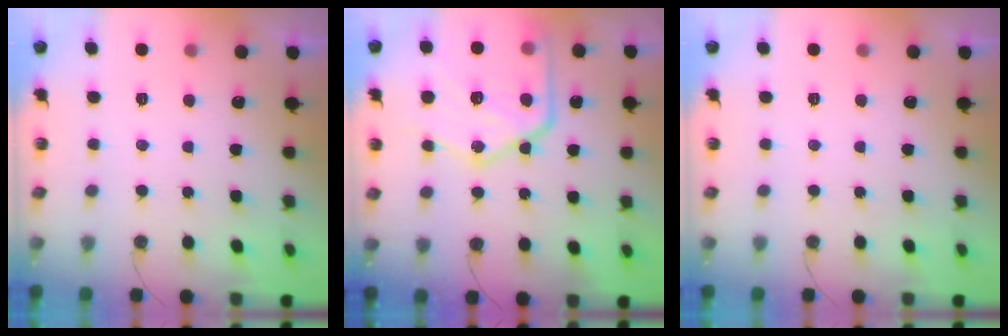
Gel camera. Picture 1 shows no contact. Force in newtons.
{"total": 23.8, "press": 23.7, "slide": 2.5}
{"total": 0.0}